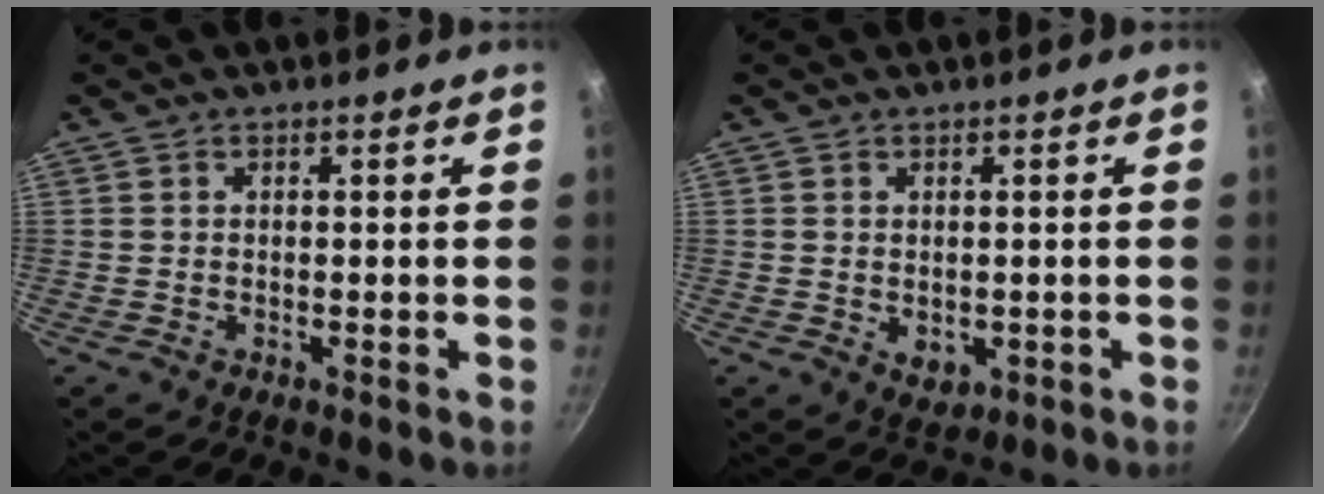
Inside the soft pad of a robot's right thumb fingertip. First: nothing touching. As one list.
[{"total": 3.6, "force": [-0.5, 2.8, 2.3], "torque": [-0.029, -0.006, 0.001]}]